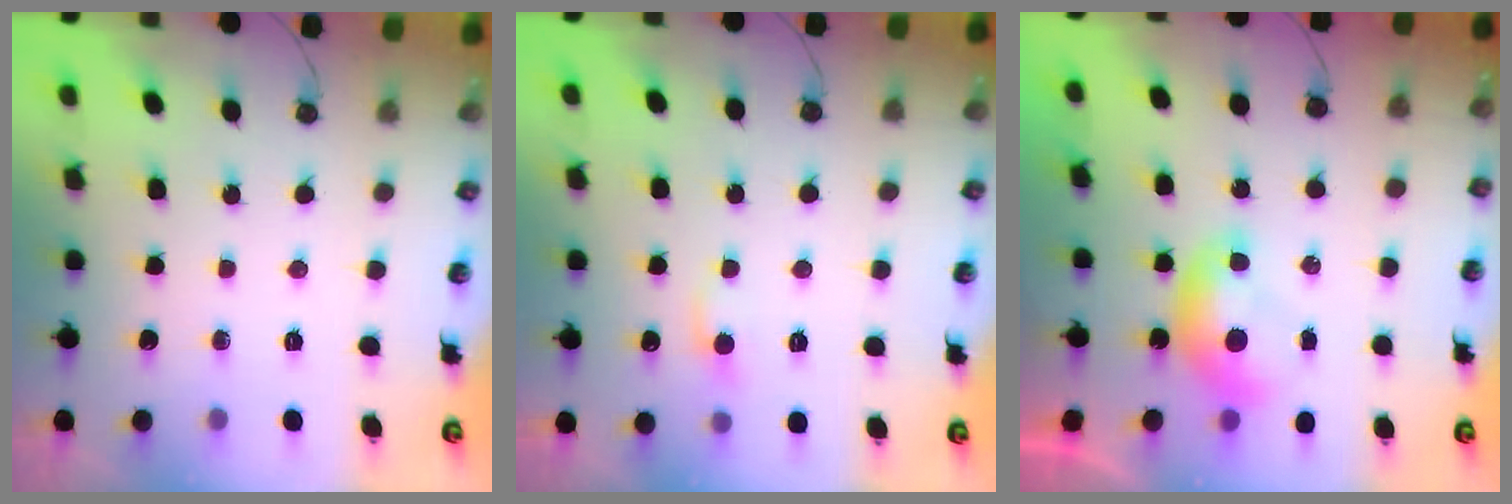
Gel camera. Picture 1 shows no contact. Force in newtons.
{"total": 0.7, "press": 0.4, "slide": 0.6}
{"total": 0.0}